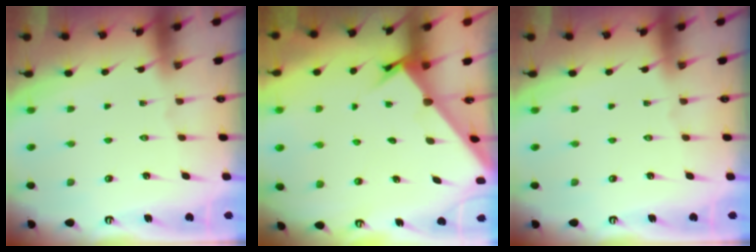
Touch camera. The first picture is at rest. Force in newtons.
{"total": 2.5, "press": 2.5, "slide": 0.3}
{"total": 0.0}